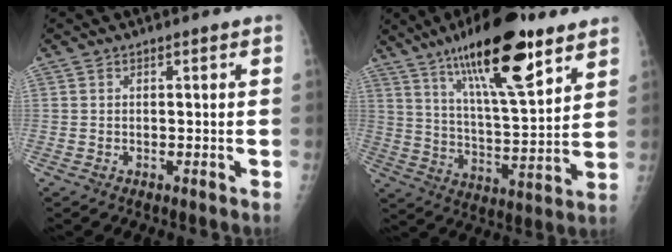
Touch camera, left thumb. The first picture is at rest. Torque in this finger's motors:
{"motor_torque": [1.06, 0.18, 1.40, -1.35, 0.38]}